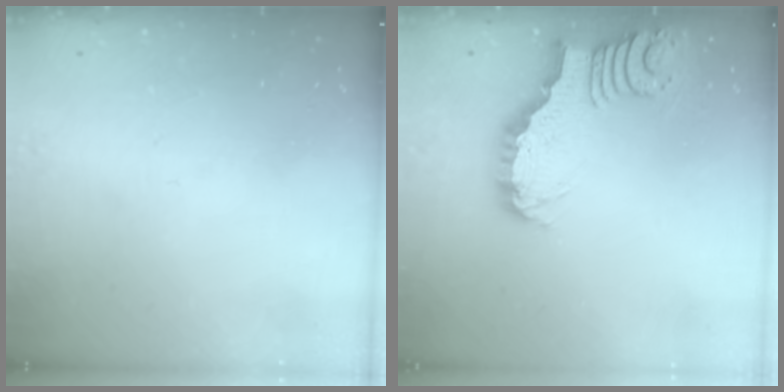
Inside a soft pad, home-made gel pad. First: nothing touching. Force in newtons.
{"total": 5.6, "press": 5.6, "slide": 0.6}